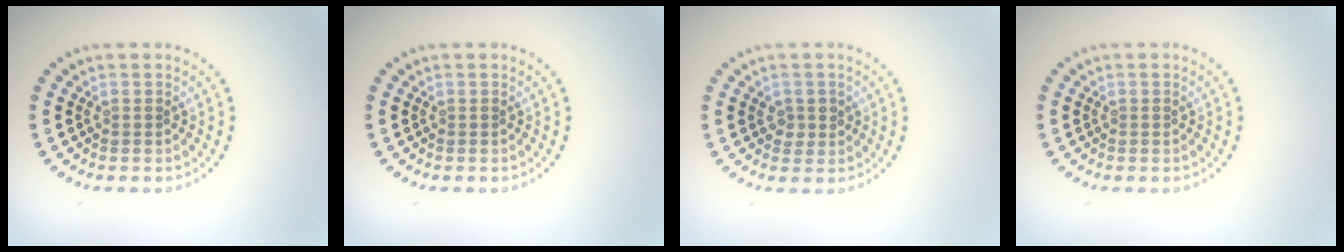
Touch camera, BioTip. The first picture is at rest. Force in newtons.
{"total": 0.0}
{"total": 1.4, "press": 1.3, "slide": 0.6}
{"total": 0.0}